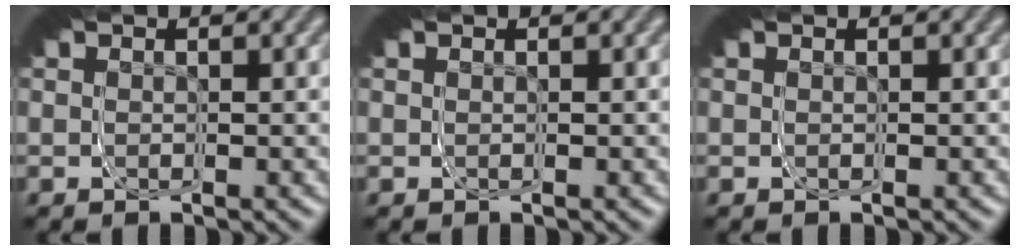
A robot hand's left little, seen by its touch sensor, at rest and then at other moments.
{"total": 0.7, "force": [0.0, -0.6, -0.3], "torque": [0.004, 0.000, 0.001]}
{"total": 0.0}